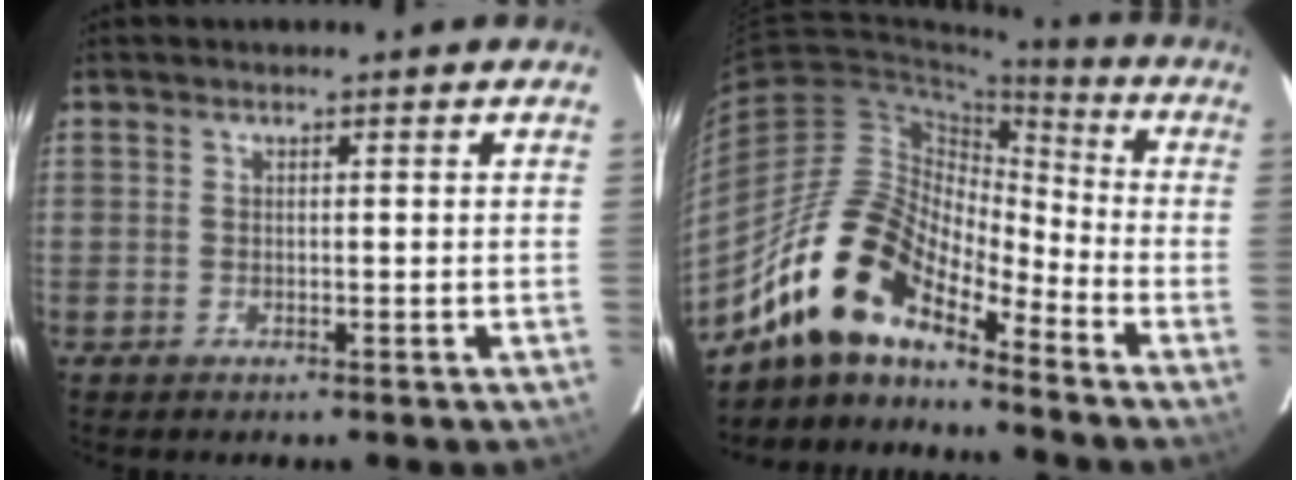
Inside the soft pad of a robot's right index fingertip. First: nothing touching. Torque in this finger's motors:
{"motor_torque": [0.85, -0.82, 1.05, 0.21]}